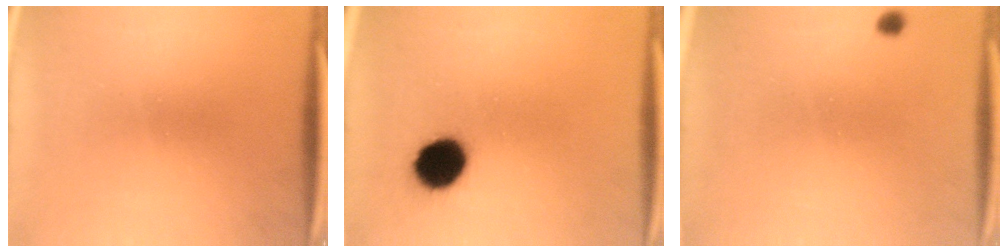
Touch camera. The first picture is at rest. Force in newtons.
{"total": 9.7}
{"total": 0.9}